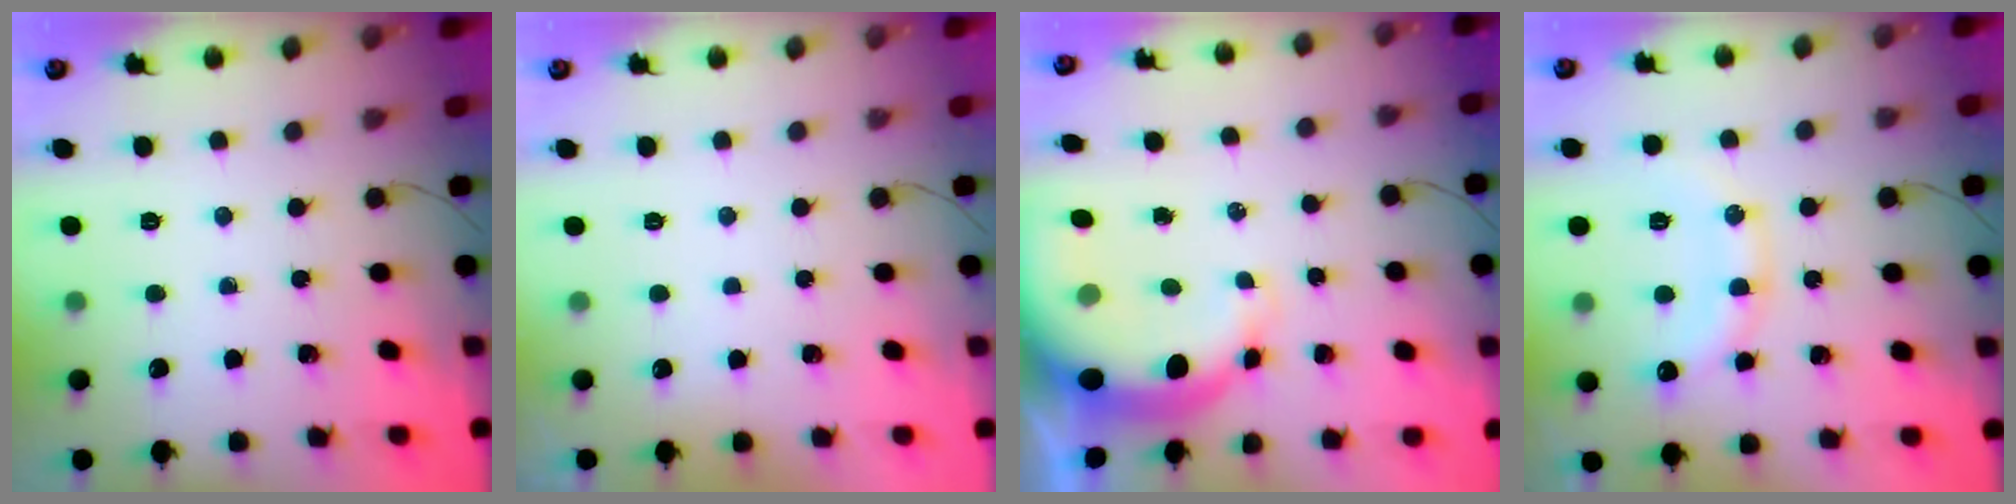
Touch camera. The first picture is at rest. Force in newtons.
{"total": 2.8, "press": 2.8, "slide": 0.1}
{"total": 9.1, "press": 8.7, "slide": 2.4}
{"total": 14.3, "press": 14.2, "slide": 1.1}